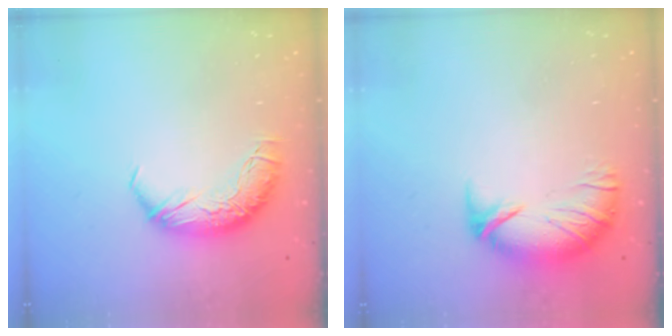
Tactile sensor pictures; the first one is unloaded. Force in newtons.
{"total": 4.3, "press": 3.7, "slide": 2.1}